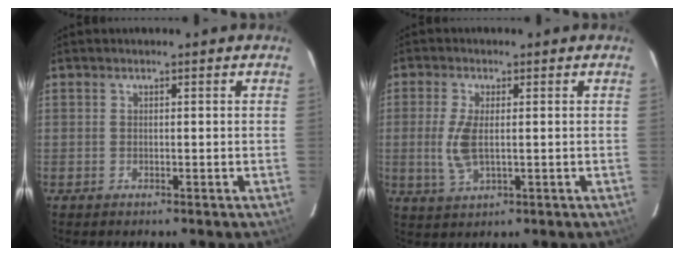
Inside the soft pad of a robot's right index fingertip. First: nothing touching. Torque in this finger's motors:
{"motor_torque": [0.60, 0.54, 0.12, 0.03]}